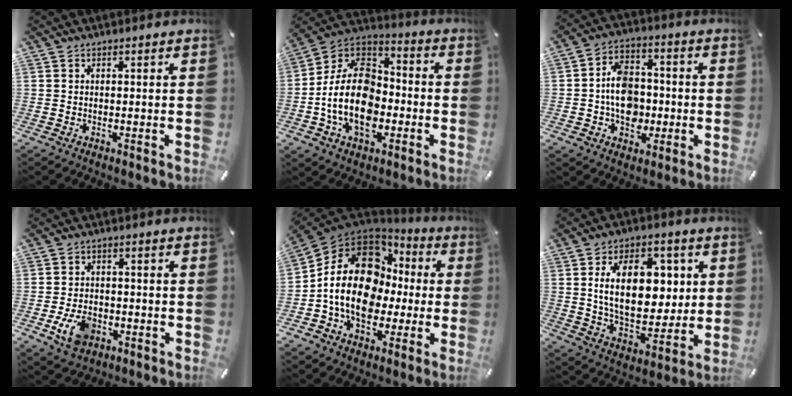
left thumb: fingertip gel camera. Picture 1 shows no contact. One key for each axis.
{"total": 18.2, "fx": -5.0, "fy": 12.9, "fz": 11.8, "tx": -0.247, "ty": 0.018, "tz": -0.096}
{"total": 11.2, "fx": -1.7, "fy": 8.9, "fz": 6.5, "tx": -0.112, "ty": 0.022, "tz": -0.029}
{"total": 7.4, "fx": -2.8, "fy": 5.1, "fz": 4.5, "tx": -0.092, "ty": 0.007, "tz": -0.053}
{"total": 17.8, "fx": -0.4, "fy": 13.8, "fz": 11.2, "tx": -0.236, "ty": 0.004, "tz": -0.007}
{"total": 17.8, "fx": 3.9, "fy": 11.5, "fz": 13.1, "tx": -0.220, "ty": 0.003, "tz": 0.068}